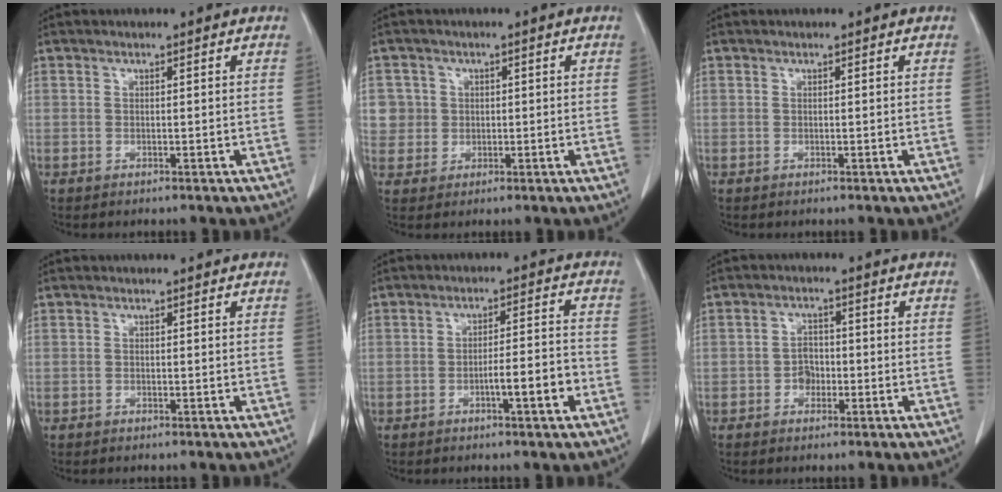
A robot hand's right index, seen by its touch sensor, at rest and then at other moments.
{"total": 4.3, "force": [0.9, 4.2, -0.1], "torque": [0.020, 0.007, 0.019]}
{"total": 0.0}
{"total": 0.0}
{"total": 5.7, "force": [-2.4, 0.4, 5.1], "torque": [-0.076, 0.007, -0.037]}
{"total": 2.7, "force": [-0.9, 2.0, 1.4], "torque": [-0.019, 0.007, -0.017]}